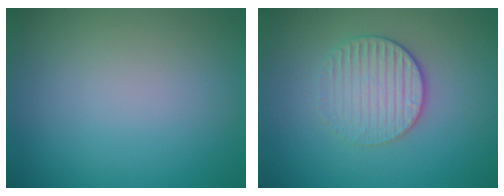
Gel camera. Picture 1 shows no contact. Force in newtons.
{"total": 3.0, "press": 2.7, "slide": 1.3}